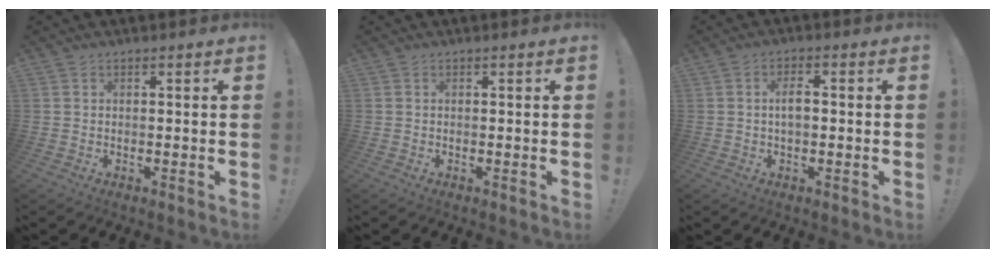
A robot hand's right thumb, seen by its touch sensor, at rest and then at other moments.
{"total": 0.0}
{"total": 3.9, "force": [-0.2, 1.7, 3.5], "torque": [-0.064, 0.010, -0.006]}